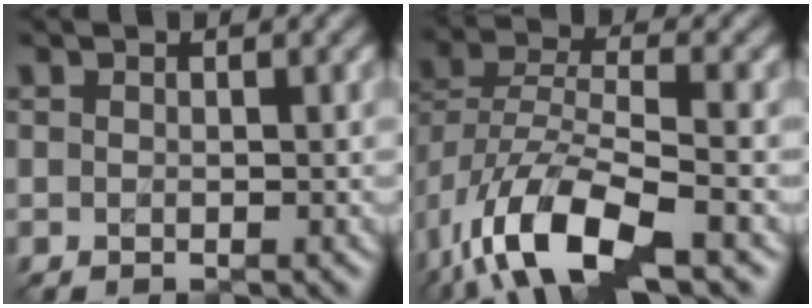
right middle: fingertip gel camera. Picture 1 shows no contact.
{"total": 9.3, "force": [-4.8, 3.9, 6.9], "torque": [-0.151, 0.002, -0.095]}